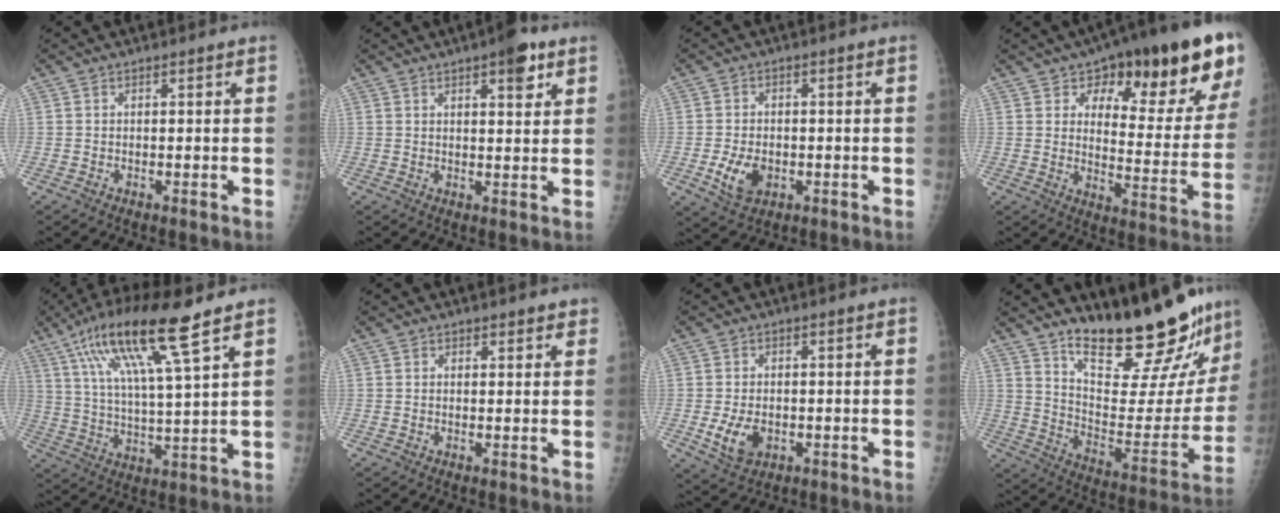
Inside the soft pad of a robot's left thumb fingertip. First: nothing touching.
{"total": 6.0, "force": [3.4, 2.0, 4.6], "torque": [-0.048, -0.012, 0.042]}
{"total": 6.3, "force": [-1.7, 4.2, 4.3], "torque": [-0.072, 0.001, -0.024]}
{"total": 23.7, "force": [13.5, 8.0, 17.8], "torque": [-0.191, -0.052, 0.187]}
{"total": 16.8, "force": [9.4, 1.9, 13.9], "torque": [-0.264, -0.024, 0.174]}
{"total": 1.5, "force": [1.2, 0.8, 0.6], "torque": [0.008, -0.006, 0.011]}
{"total": 6.0, "force": [-1.4, 4.1, 4.2], "torque": [-0.071, -0.001, -0.015]}
{"total": 24.3, "force": [19.7, 6.0, 13.0], "torque": [-0.154, -0.138, 0.288]}